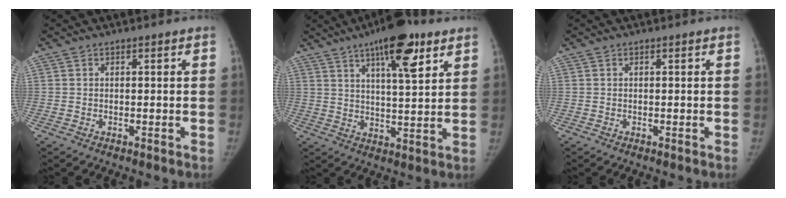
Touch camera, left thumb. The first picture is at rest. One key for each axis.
{"total": 13.3, "fx": 7.6, "fy": 3.7, "fz": 10.3, "tx": -0.139, "ty": -0.031, "tz": 0.114}
{"total": 0.0}